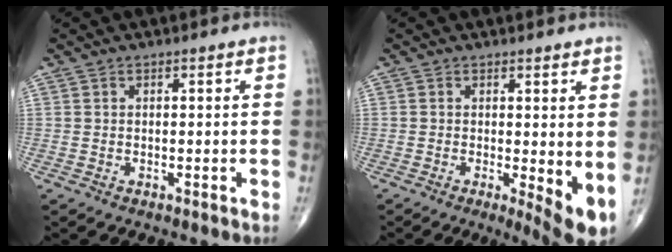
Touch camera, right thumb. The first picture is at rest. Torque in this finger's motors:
{"motor_torque": [0.11, 0.66, 0.42, 0.15, 0.21]}